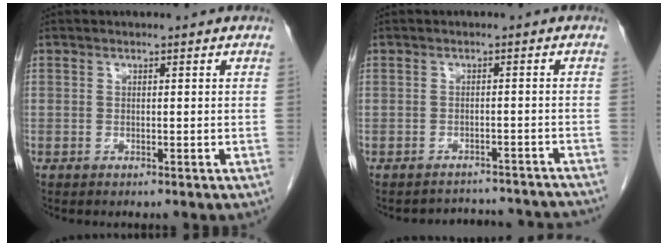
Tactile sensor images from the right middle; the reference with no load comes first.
{"total": 10.6, "force": [-10.3, 2.3, 0.9], "torque": [-0.007, 0.019, -0.113]}